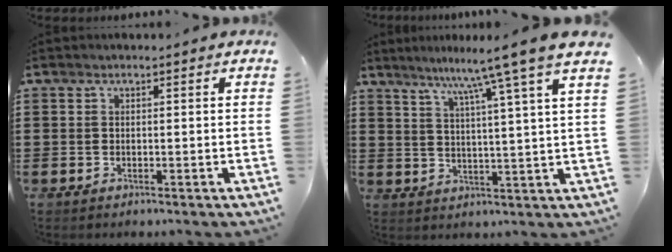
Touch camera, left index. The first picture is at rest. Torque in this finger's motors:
{"motor_torque": [0.99, -1.14, 0.49, 0.12]}